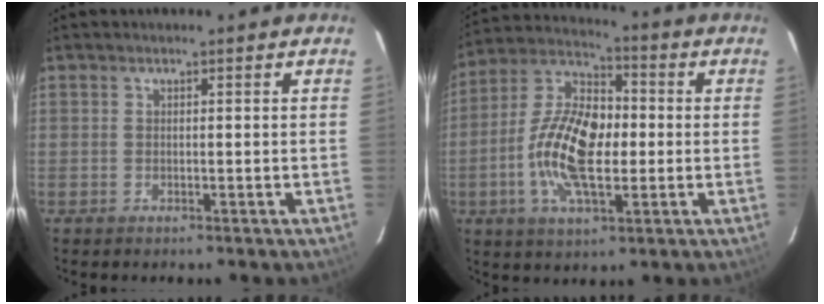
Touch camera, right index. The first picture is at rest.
{"total": 15.8, "force": [-2.1, 7.5, 13.7], "torque": [-0.274, 0.008, -0.047]}